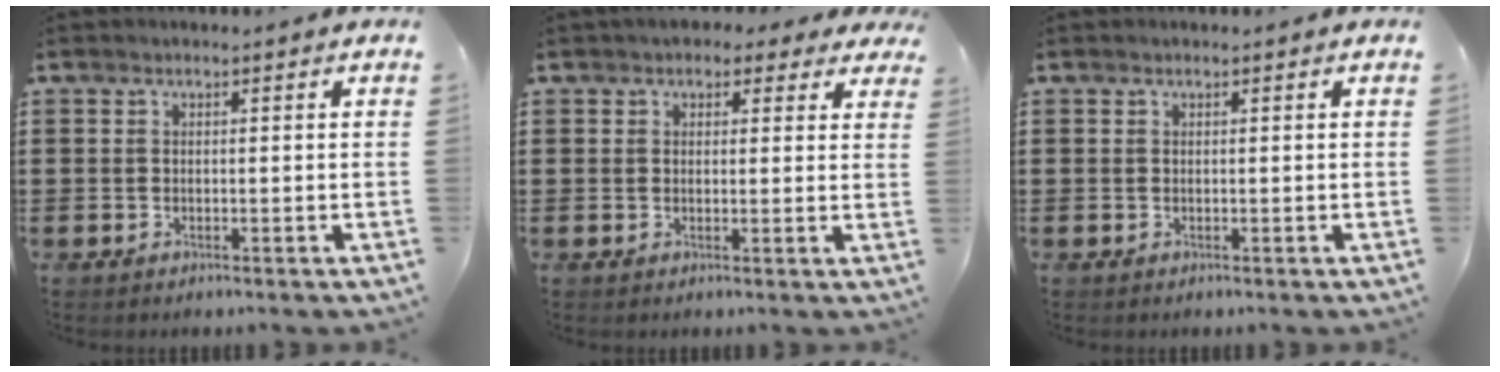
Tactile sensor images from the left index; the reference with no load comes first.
{"total": 3.0, "force": [2.2, 1.8, 0.9], "torque": [-0.021, 0.004, 0.038]}
{"total": 0.0}